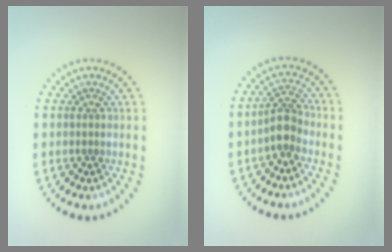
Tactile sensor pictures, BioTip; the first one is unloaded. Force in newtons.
{"total": 2.5, "press": 1.9, "slide": 1.6}